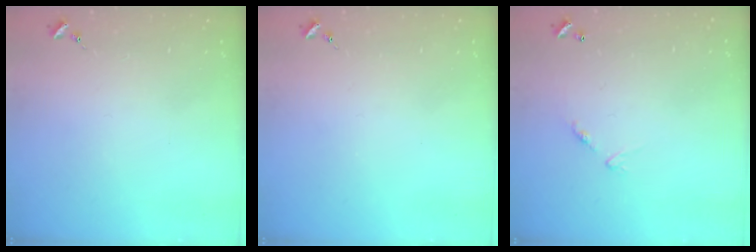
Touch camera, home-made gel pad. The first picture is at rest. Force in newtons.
{"total": 0.0}
{"total": 6.9, "press": 6.8, "slide": 0.6}